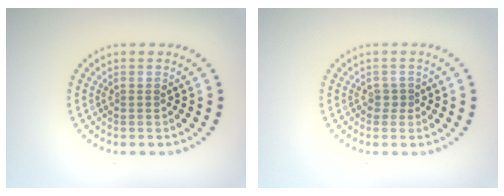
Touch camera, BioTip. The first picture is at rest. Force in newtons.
{"total": 0.6, "press": 0.2, "slide": 0.6}